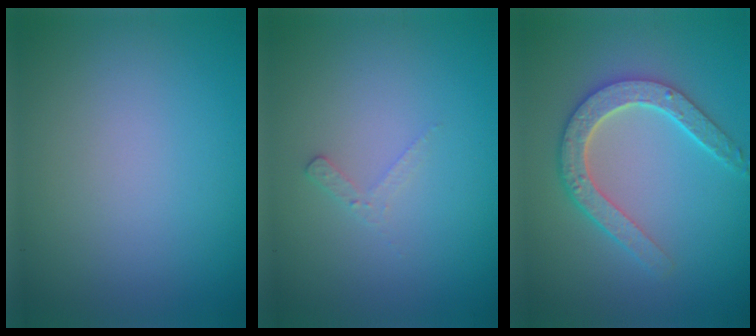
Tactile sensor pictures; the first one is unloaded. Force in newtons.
{"total": 1.2, "press": 1.1, "slide": 0.3}
{"total": 4.7, "press": 3.8, "slide": 2.8}